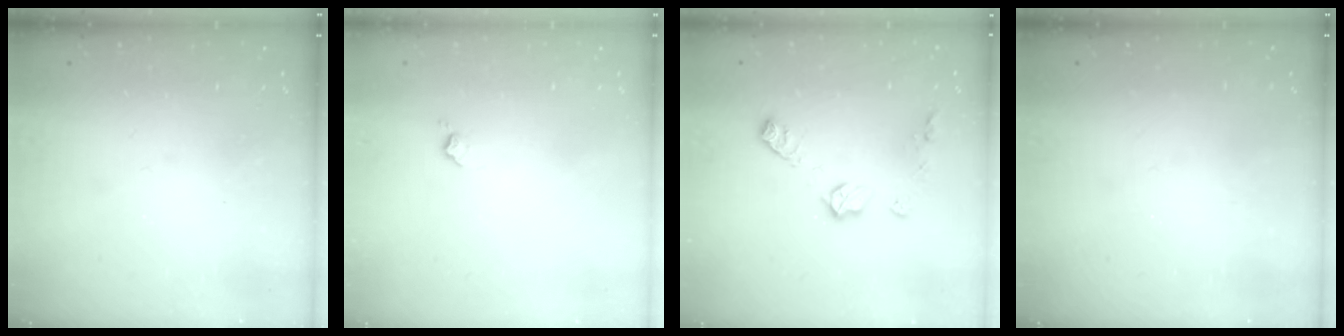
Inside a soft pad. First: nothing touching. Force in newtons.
{"total": 5.6, "press": 5.6, "slide": 0.7}
{"total": 9.2, "press": 9.2, "slide": 0.3}
{"total": 0.0}